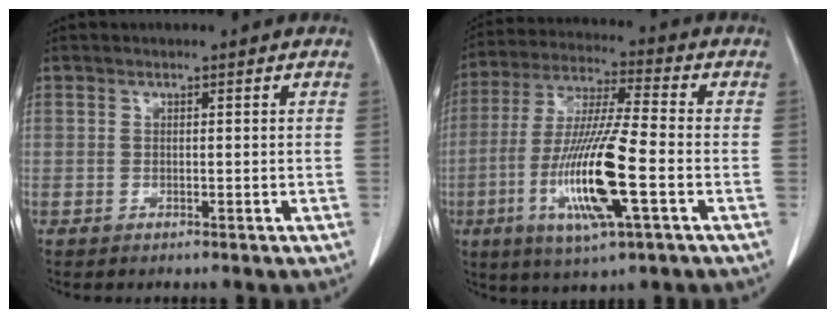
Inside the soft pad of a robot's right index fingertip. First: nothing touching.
{"total": 15.8, "force": [-4.5, 1.2, 15.1], "torque": [-0.307, -0.020, -0.083]}